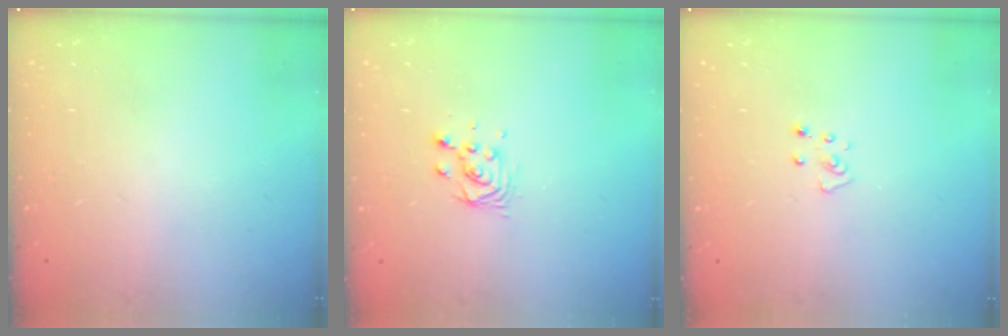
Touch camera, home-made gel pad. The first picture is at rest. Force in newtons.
{"total": 4.1, "press": 4.1, "slide": 0.4}
{"total": 2.8, "press": 2.8, "slide": 0.2}